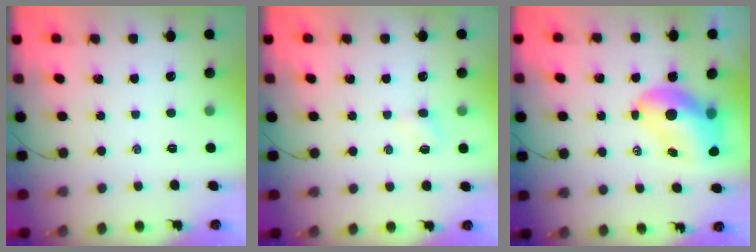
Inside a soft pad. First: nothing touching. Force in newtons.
{"total": 2.6, "press": 2.5, "slide": 0.9}
{"total": 9.4, "press": 9.1, "slide": 2.1}